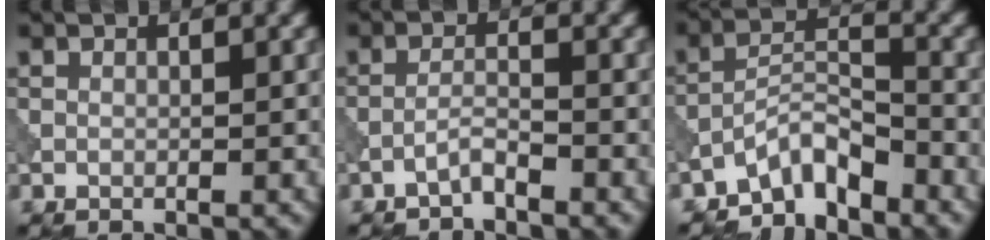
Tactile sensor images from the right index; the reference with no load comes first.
{"total": 1.6, "force": [-1.5, 0.1, 0.7], "torque": [-0.012, 0.009, -0.033]}
{"total": 4.6, "force": [-4.0, 1.3, 2.0], "torque": [-0.026, 0.009, -0.082]}